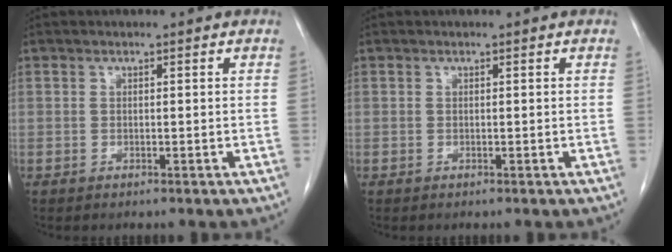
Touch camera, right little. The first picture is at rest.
{"total": 0.0}